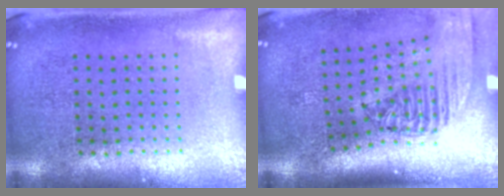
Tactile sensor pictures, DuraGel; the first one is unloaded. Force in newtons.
{"total": 2.4, "press": 1.8, "slide": 1.5}